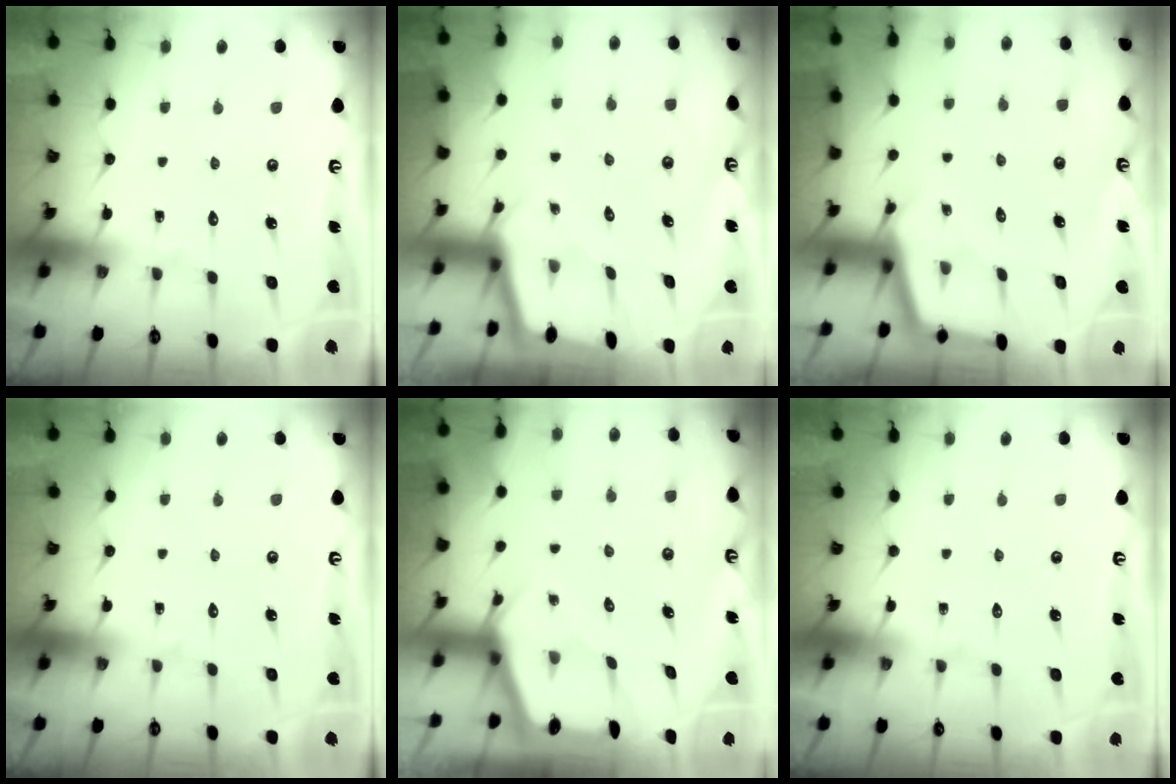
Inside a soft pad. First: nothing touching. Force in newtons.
{"total": 1.7, "press": 1.7, "slide": 0.0}
{"total": 2.3, "press": 2.3, "slide": 0.2}
{"total": 0.0}
{"total": 2.5, "press": 2.5, "slide": 0.3}
{"total": 0.0}